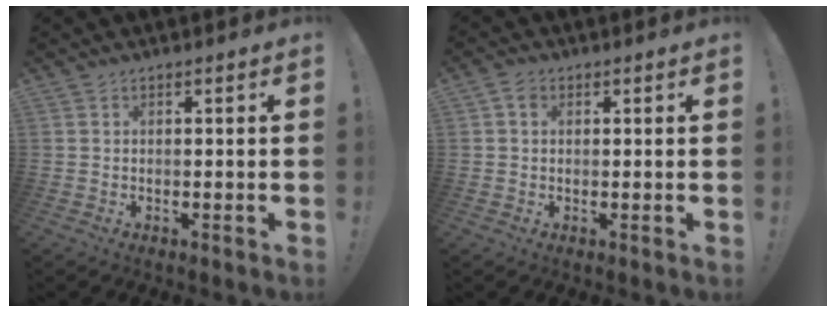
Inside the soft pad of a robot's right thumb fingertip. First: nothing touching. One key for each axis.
{"total": 2.2, "fx": 0.5, "fy": 1.8, "fz": 1.1, "tx": -0.017, "ty": 0.004, "tz": 0.008}